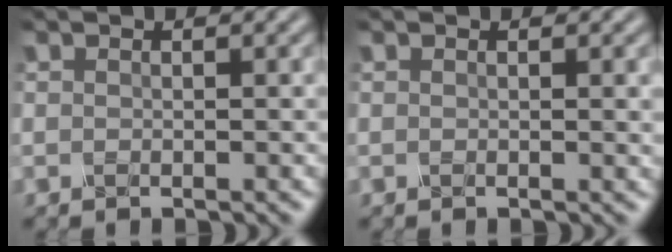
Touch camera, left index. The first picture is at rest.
{"total": 1.0, "force": [0.2, 0.3, 1.0], "torque": [-0.010, 0.003, 0.004]}